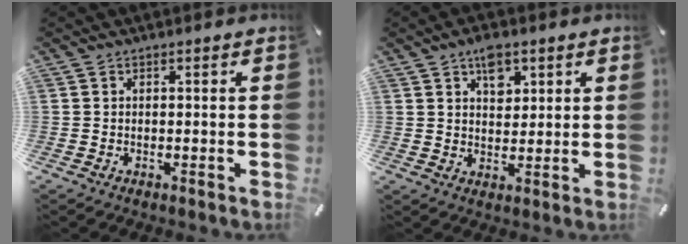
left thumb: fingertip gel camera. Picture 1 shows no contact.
{"total": 5.9, "force": [3.1, 3.7, 3.3], "torque": [-0.034, -0.009, 0.049]}